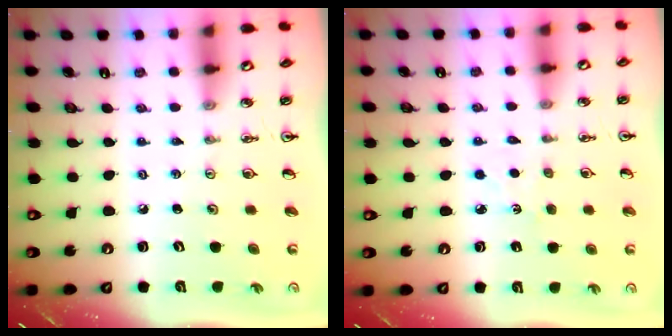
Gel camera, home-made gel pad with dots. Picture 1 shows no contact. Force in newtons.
{"total": 2.9, "press": 2.9, "slide": 0.4}